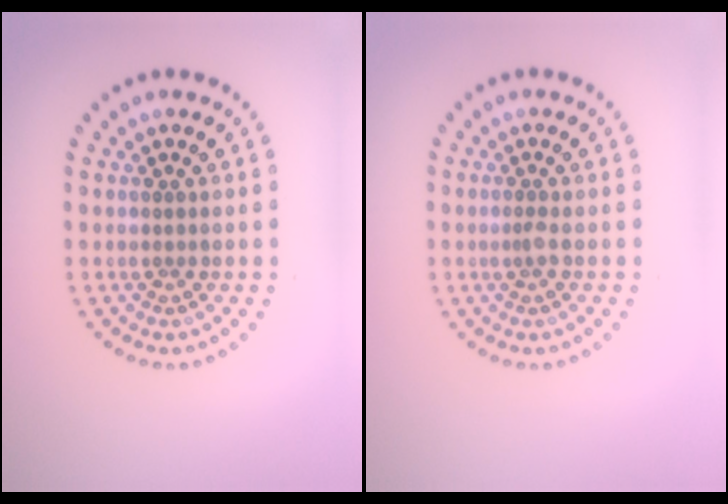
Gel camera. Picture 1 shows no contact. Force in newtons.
{"total": 0.8, "press": 0.6, "slide": 0.6}